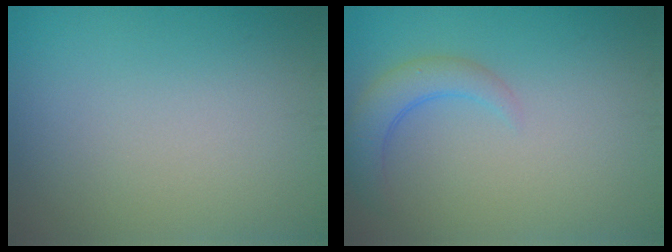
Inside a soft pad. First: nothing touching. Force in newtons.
{"total": 2.8, "press": 2.8, "slide": 0.4}